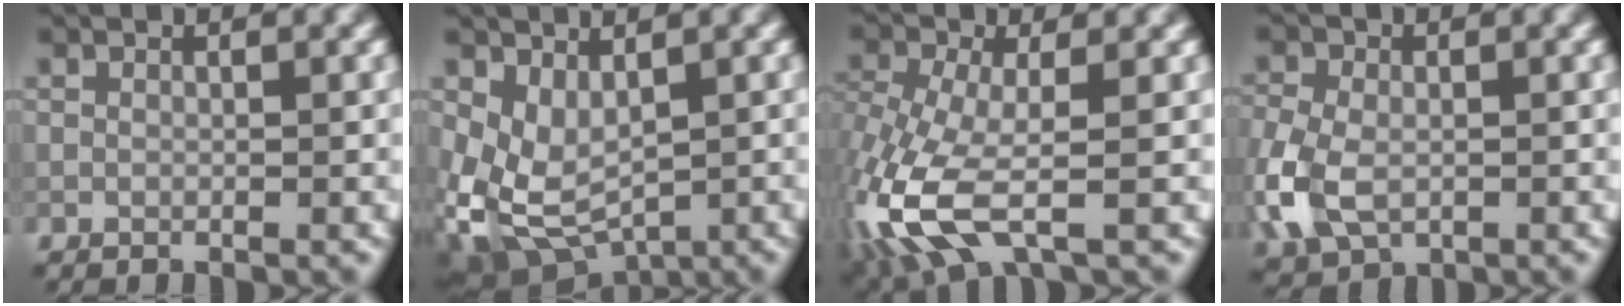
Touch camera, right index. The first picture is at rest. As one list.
[{"total": 5.3, "force": [0.3, 3.6, 3.8], "torque": [-0.088, -0.021, 0.017]}, {"total": 8.4, "force": [-3.2, 3.5, 7.0], "torque": [-0.167, -0.009, -0.070]}, {"total": 6.6, "force": [-1.8, 4.5, 4.6], "torque": [-0.119, -0.012, -0.041]}]